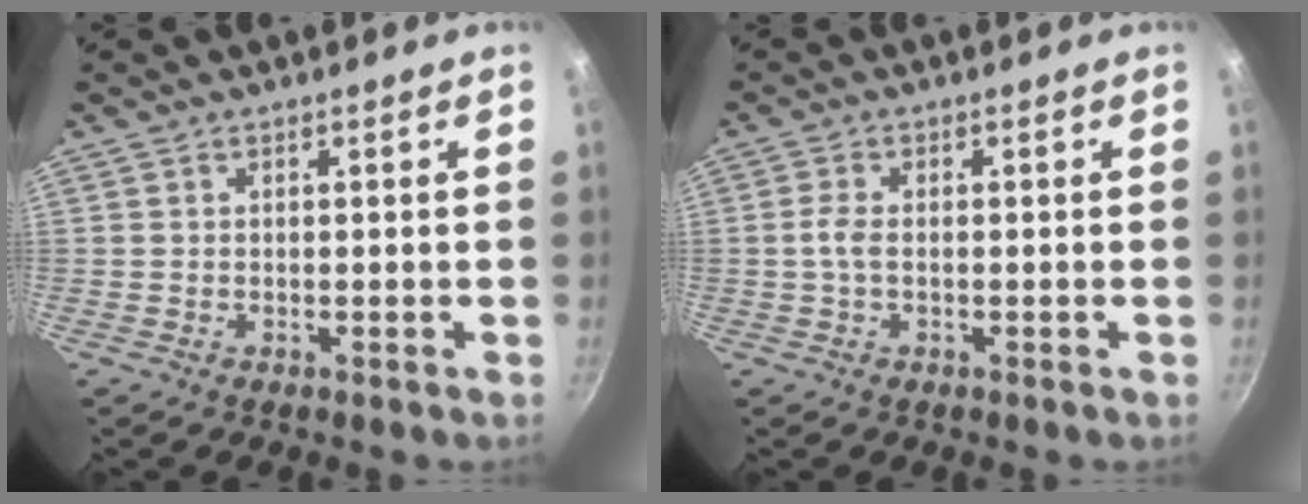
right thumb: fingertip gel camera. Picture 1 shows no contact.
{"total": 2.6, "force": [-0.2, 1.3, 2.3], "torque": [-0.057, 0.006, -0.008]}